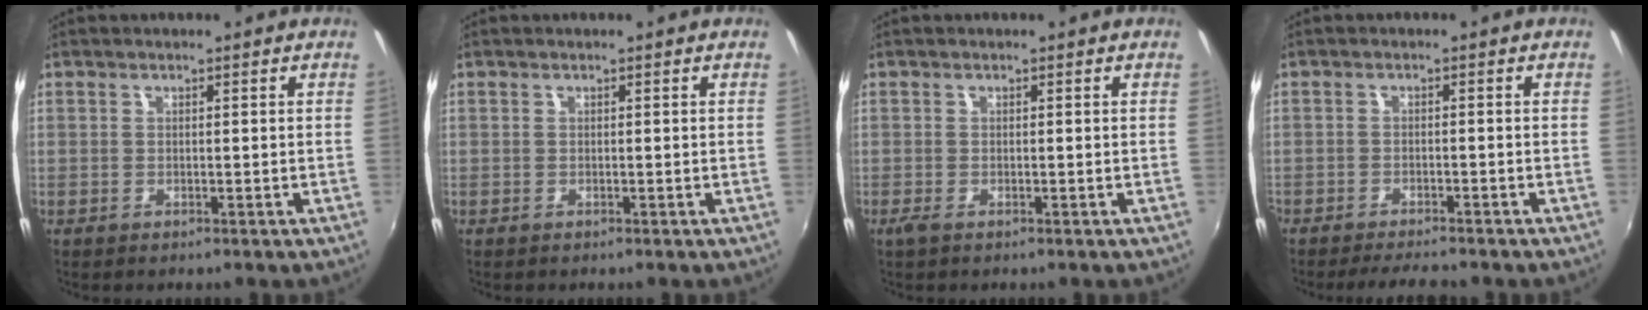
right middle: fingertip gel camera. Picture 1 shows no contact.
{"total": 0.0}
{"total": 1.0, "force": [-0.6, 0.2, 0.9], "torque": [-0.018, -0.004, -0.012]}
{"total": 5.5, "force": [-5.0, 0.8, 2.3], "torque": [-0.057, -0.009, -0.077]}